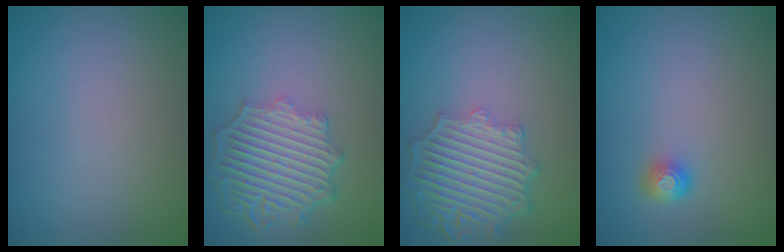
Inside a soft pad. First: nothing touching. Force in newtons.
{"total": 6.4, "press": 5.0, "slide": 4.0}
{"total": 6.3, "press": 5.0, "slide": 3.7}
{"total": 1.6, "press": 1.3, "slide": 0.9}